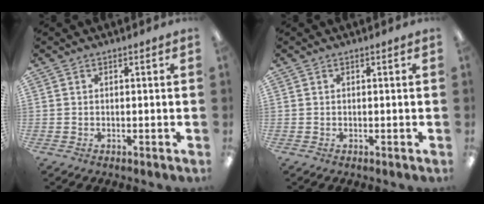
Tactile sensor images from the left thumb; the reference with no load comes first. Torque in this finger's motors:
{"motor_torque": [-0.05, -0.01, 0.09, -0.09, 0.00]}